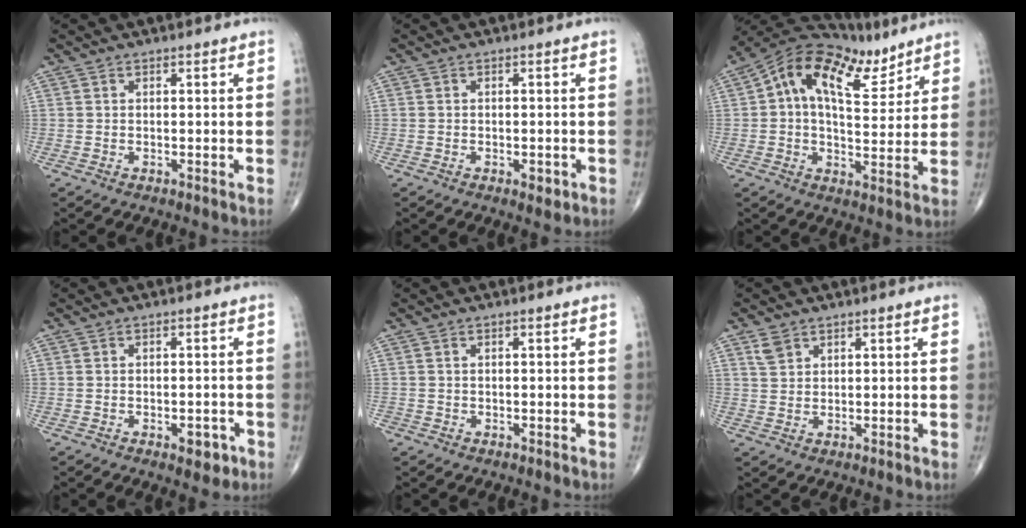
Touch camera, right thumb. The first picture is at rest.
{"total": 2.0, "force": [-0.8, 1.0, 1.5], "torque": [-0.015, 0.000, -0.009]}
{"total": 15.3, "force": [8.1, 7.8, 10.4], "torque": [-0.145, -0.004, 0.135]}
{"total": 3.7, "force": [-1.7, 1.9, 2.7], "torque": [-0.022, 0.007, -0.018]}
{"total": 0.6, "force": [-0.3, 0.5, 0.0], "torque": [0.001, 0.003, -0.008]}
{"total": 2.8, "force": [1.7, 2.0, 1.1], "torque": [-0.013, -0.005, 0.036]}